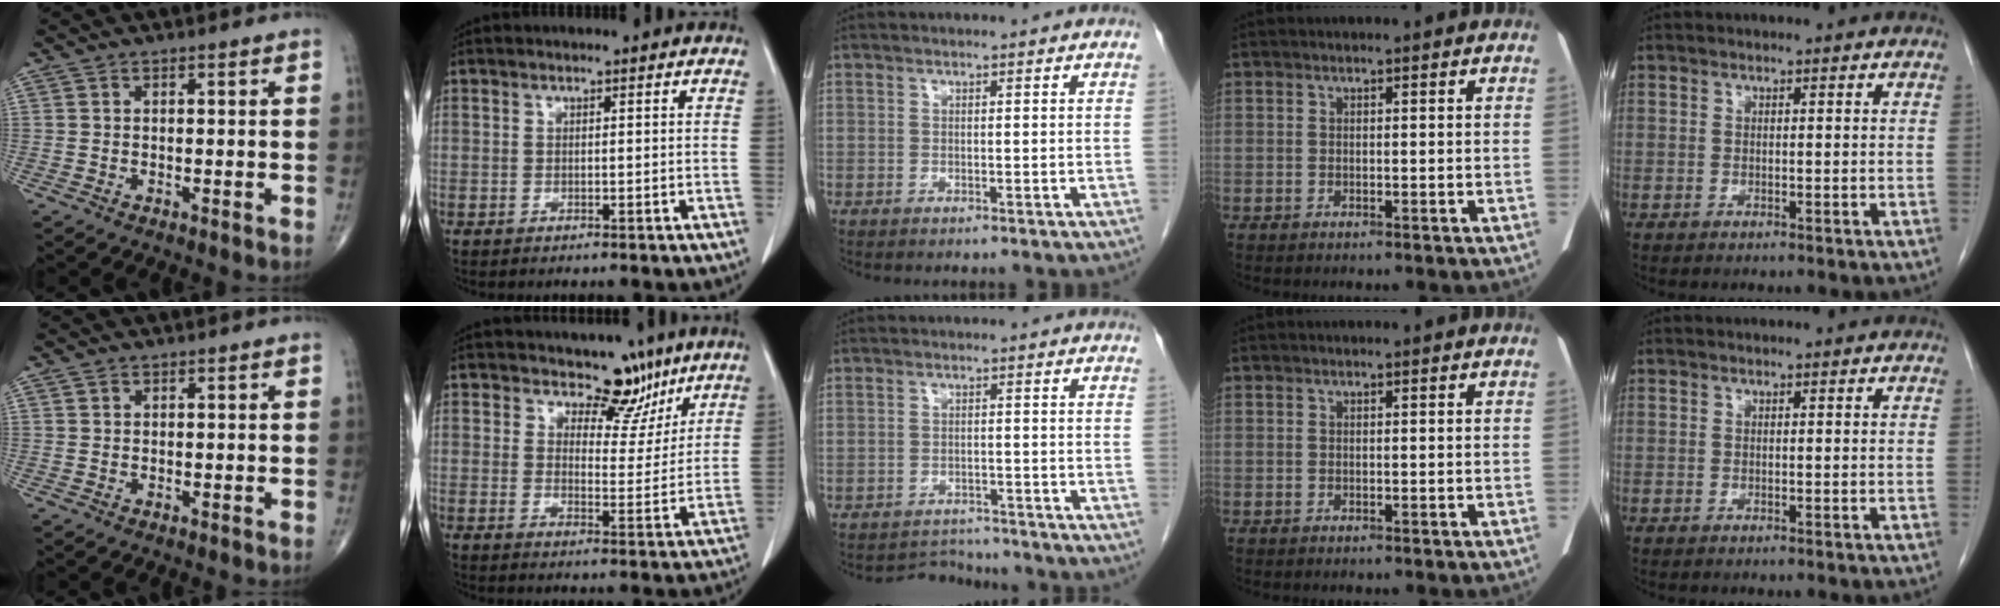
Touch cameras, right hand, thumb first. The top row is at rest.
{"thumb": {"total": 0.5, "force": [0.3, 0.4, 0.1], "torque": [0.000, -0.002, 0.005]}, "index": {"total": 6.7, "force": [5.2, 3.6, 2.2], "torque": [-0.012, -0.015, 0.071]}, "middle": {"total": 3.6, "force": [-3.4, 0.6, -1.2], "torque": [0.016, 0.004, -0.049]}}